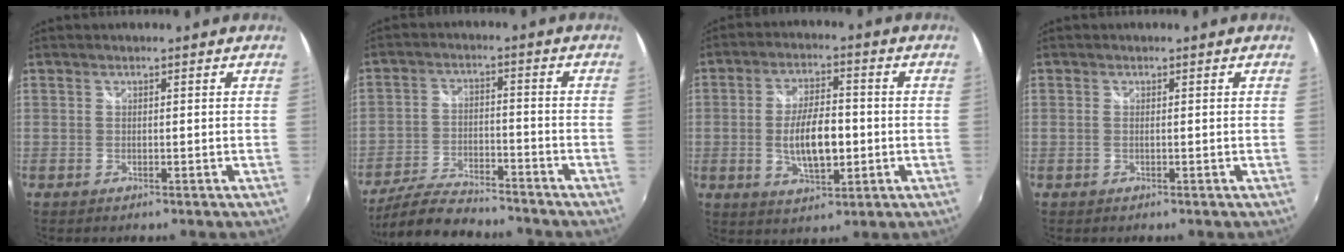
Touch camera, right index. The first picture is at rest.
{"total": 11.7, "force": [-10.5, 2.6, 4.3], "torque": [-0.114, -0.010, -0.180]}
{"total": 10.1, "force": [-1.4, 4.1, 9.1], "torque": [-0.171, -0.004, -0.020]}
{"total": 0.7, "force": [0.0, 0.1, 0.7], "torque": [-0.016, 0.000, -0.003]}